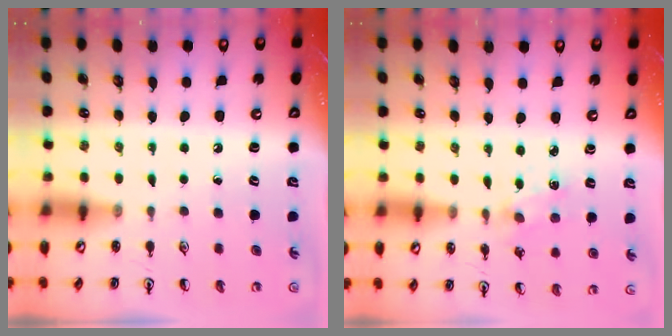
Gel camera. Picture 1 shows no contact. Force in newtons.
{"total": 1.6, "press": 1.6, "slide": 0.1}